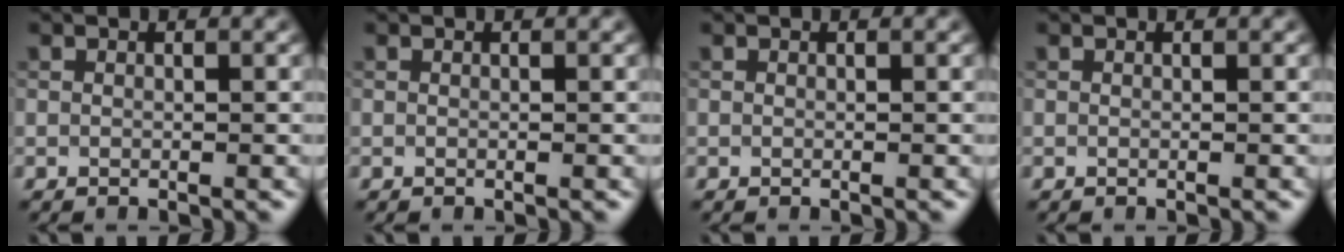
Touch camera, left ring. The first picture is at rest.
{"total": 0.0}
{"total": 0.0}
{"total": 0.0}